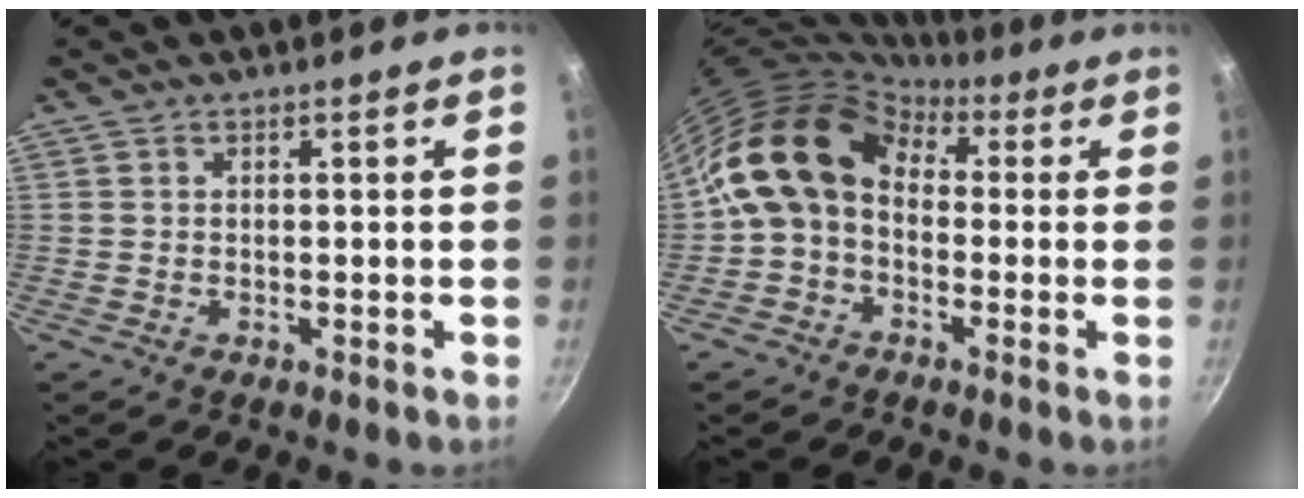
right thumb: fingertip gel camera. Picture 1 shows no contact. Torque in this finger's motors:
{"motor_torque": [-0.49, 1.72, 1.09, -1.04, 0.26]}